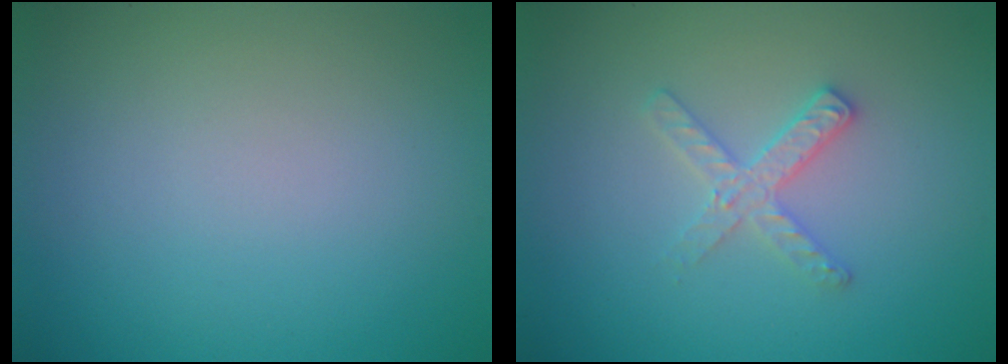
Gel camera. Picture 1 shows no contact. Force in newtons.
{"total": 2.2, "press": 2.2, "slide": 0.3}